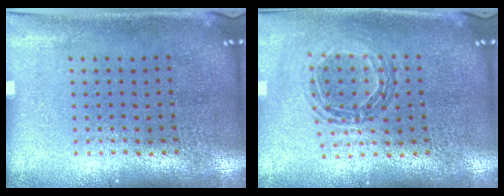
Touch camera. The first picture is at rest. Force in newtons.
{"total": 0.9, "press": 0.9, "slide": 0.1}